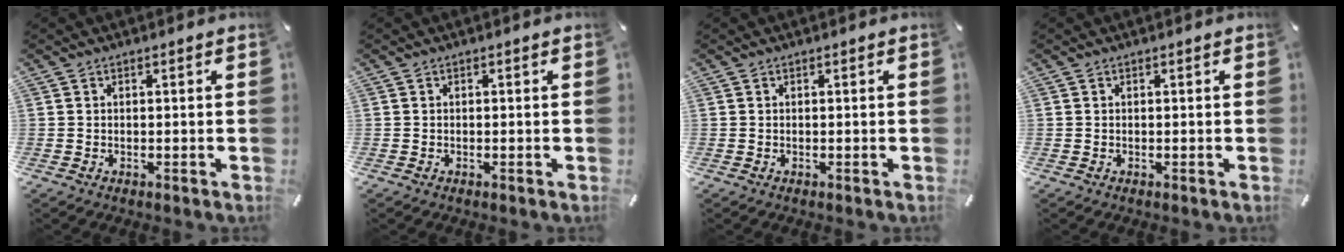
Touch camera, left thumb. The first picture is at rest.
{"total": 0.0}
{"total": 0.0}
{"total": 0.0}